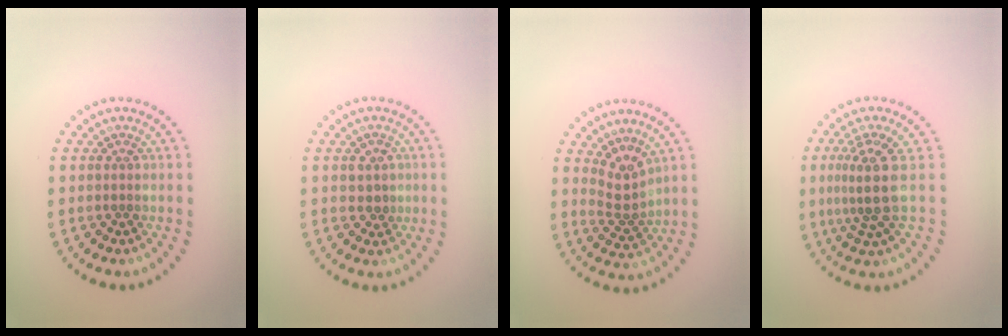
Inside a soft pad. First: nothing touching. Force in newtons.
{"total": 1.6, "press": 1.5, "slide": 0.5}
{"total": 2.6, "press": 1.8, "slide": 1.9}
{"total": 3.4, "press": 2.4, "slide": 2.3}